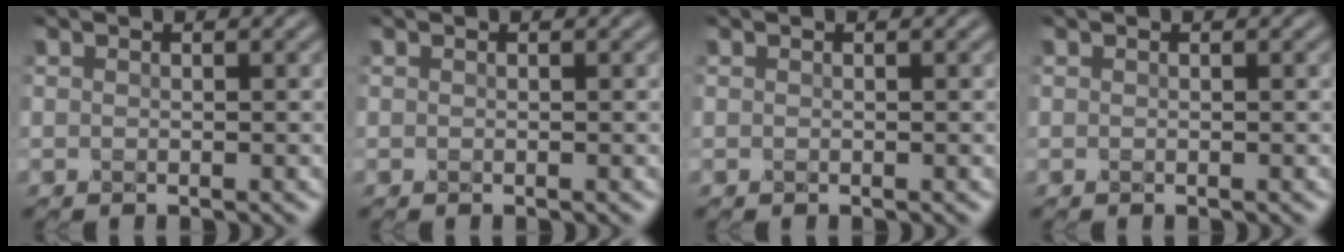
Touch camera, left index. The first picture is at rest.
{"total": 0.0}
{"total": 0.0}
{"total": 0.0}